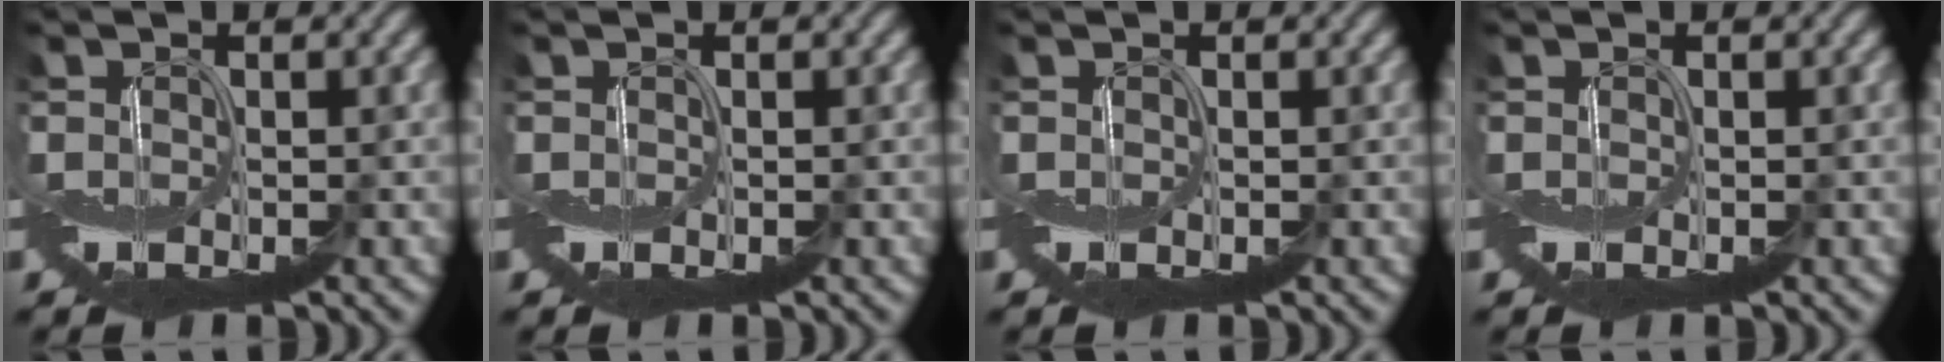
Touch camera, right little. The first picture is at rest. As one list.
[{"total": 0.0}, {"total": 0.0}, {"total": 0.0}]